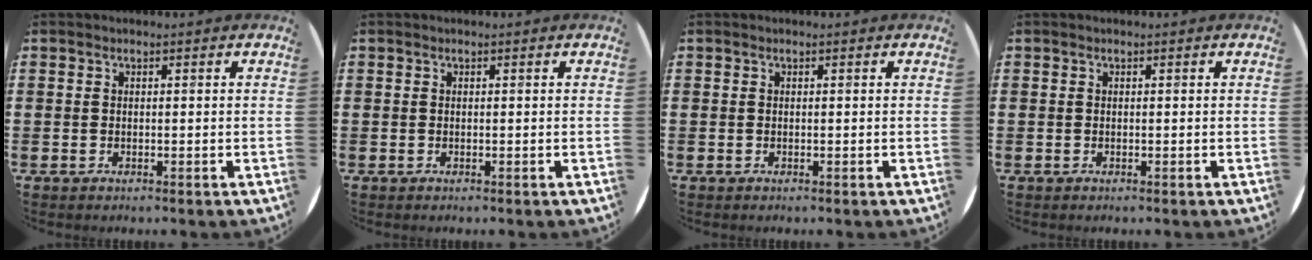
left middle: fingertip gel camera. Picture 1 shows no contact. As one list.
[{"total": 0.0}, {"total": 0.0}, {"total": 0.0}]